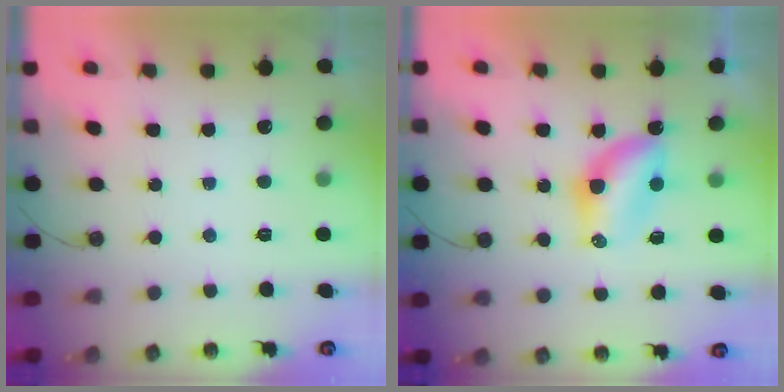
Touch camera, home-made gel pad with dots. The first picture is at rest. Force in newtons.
{"total": 7.1, "press": 6.8, "slide": 2.1}